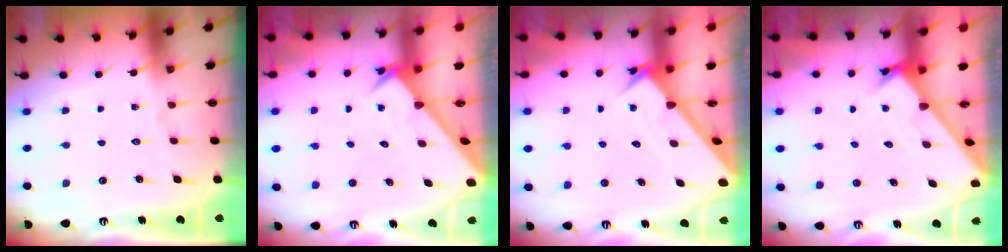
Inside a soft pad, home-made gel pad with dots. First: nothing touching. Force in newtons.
{"total": 2.5, "press": 2.5, "slide": 0.2}
{"total": 2.5, "press": 2.5, "slide": 0.2}
{"total": 1.6, "press": 1.6, "slide": 0.1}